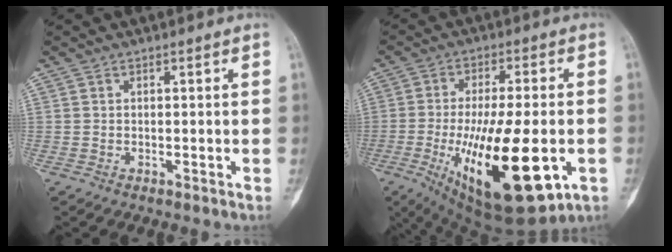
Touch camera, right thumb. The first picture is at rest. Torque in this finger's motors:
{"motor_torque": [0.38, 1.19, 2.28, -0.49, 0.32]}